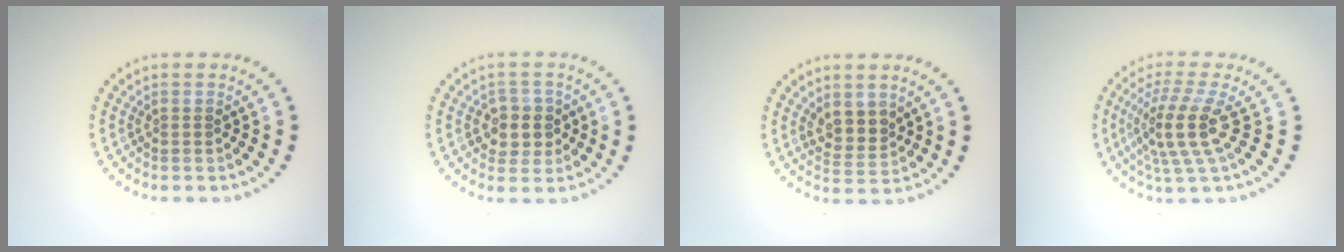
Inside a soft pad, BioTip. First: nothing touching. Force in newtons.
{"total": 2.8, "press": 2.7, "slide": 0.9}
{"total": 2.5, "press": 2.2, "slide": 1.1}
{"total": 4.3, "press": 3.4, "slide": 2.7}